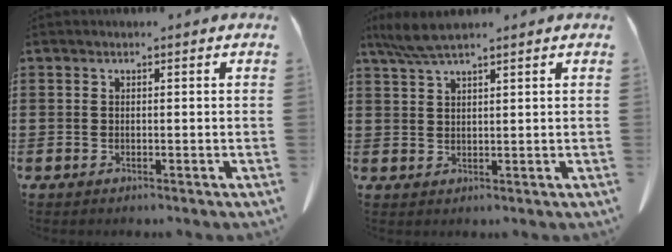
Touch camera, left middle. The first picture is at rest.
{"total": 4.4, "force": [3.4, 0.4, 2.8], "torque": [-0.062, -0.003, 0.064]}